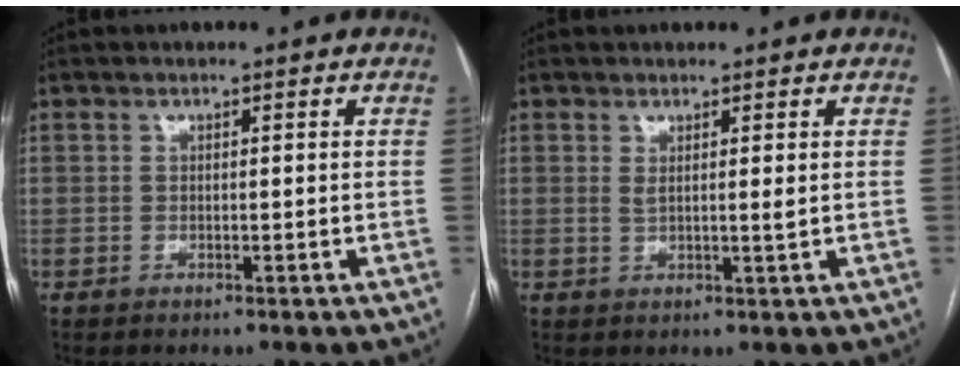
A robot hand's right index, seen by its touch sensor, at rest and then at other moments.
{"total": 0.7, "force": [0.1, 0.0, 0.7], "torque": [-0.017, -0.002, 0.002]}